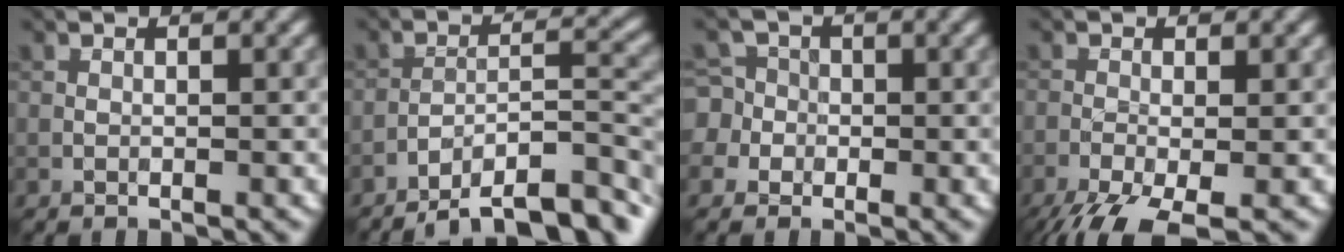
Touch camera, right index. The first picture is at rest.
{"total": 10.0, "force": [-7.8, 2.6, 5.6], "torque": [-0.071, 0.012, -0.130]}
{"total": 5.4, "force": [-0.8, 5.2, 1.3], "torque": [-0.024, 0.022, -0.048]}
{"total": 6.1, "force": [-3.8, 1.8, 4.5], "torque": [-0.092, -0.024, -0.070]}